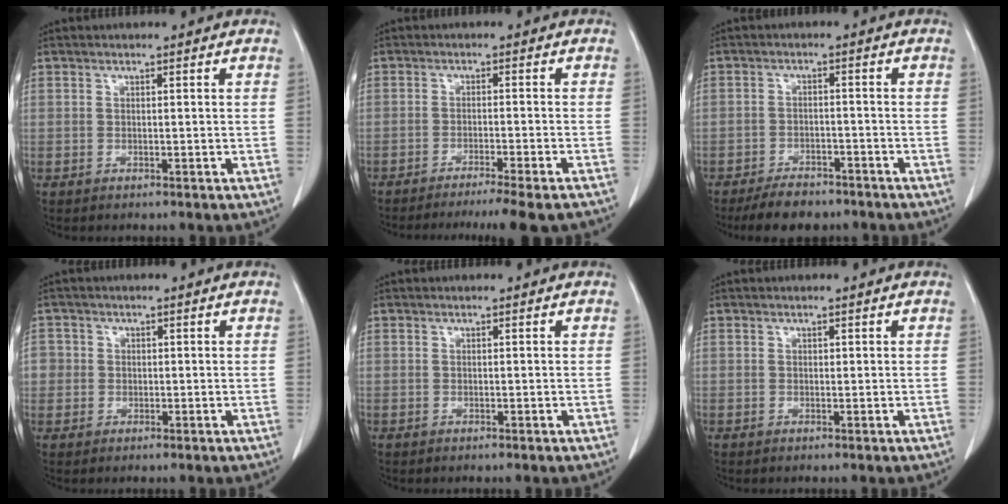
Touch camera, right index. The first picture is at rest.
{"total": 11.5, "force": [-10.0, -0.4, 5.5], "torque": [-0.051, -0.028, -0.133]}
{"total": 6.1, "force": [-5.1, 2.6, 2.2], "torque": [-0.036, -0.003, -0.082]}
{"total": 3.0, "force": [0.1, 3.0, 0.3], "torque": [0.007, 0.006, -0.001]}
{"total": 0.0}
{"total": 0.0}